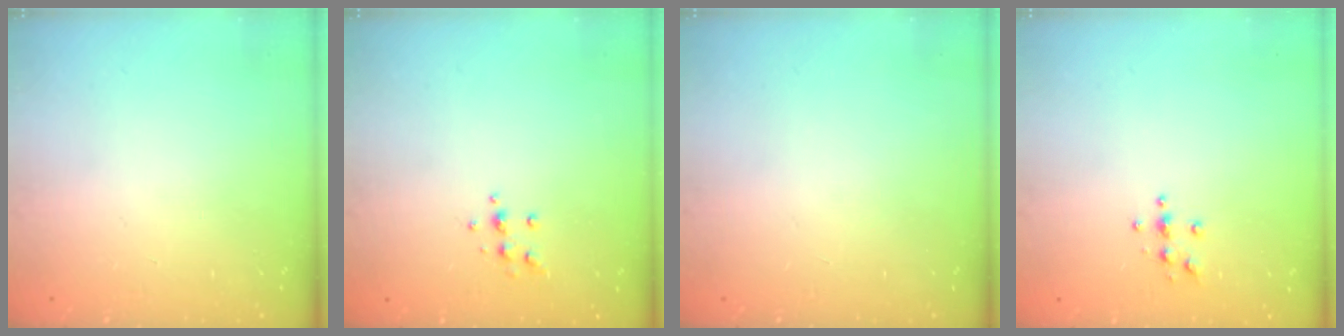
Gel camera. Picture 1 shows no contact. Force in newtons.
{"total": 6.2, "press": 6.1, "slide": 0.7}
{"total": 0.0}
{"total": 3.9, "press": 3.8, "slide": 0.4}